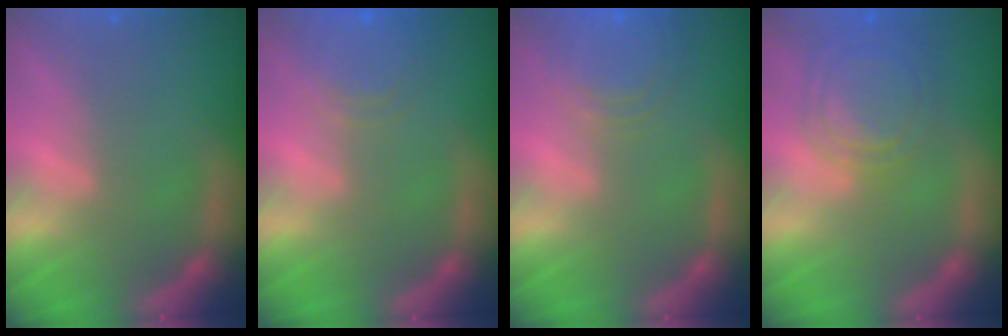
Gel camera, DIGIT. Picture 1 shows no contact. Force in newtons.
{"total": 5.1}
{"total": 6.5}
{"total": 7.0}